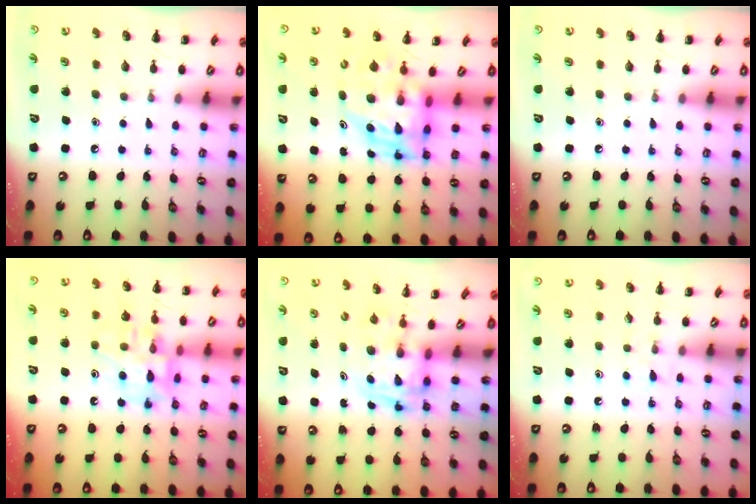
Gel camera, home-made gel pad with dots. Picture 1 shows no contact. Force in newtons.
{"total": 6.3, "press": 6.0, "slide": 1.7}
{"total": 0.0}
{"total": 12.8, "press": 12.6, "slide": 1.8}
{"total": 2.7, "press": 2.6, "slide": 0.5}
{"total": 4.5, "press": 4.1, "slide": 1.8}